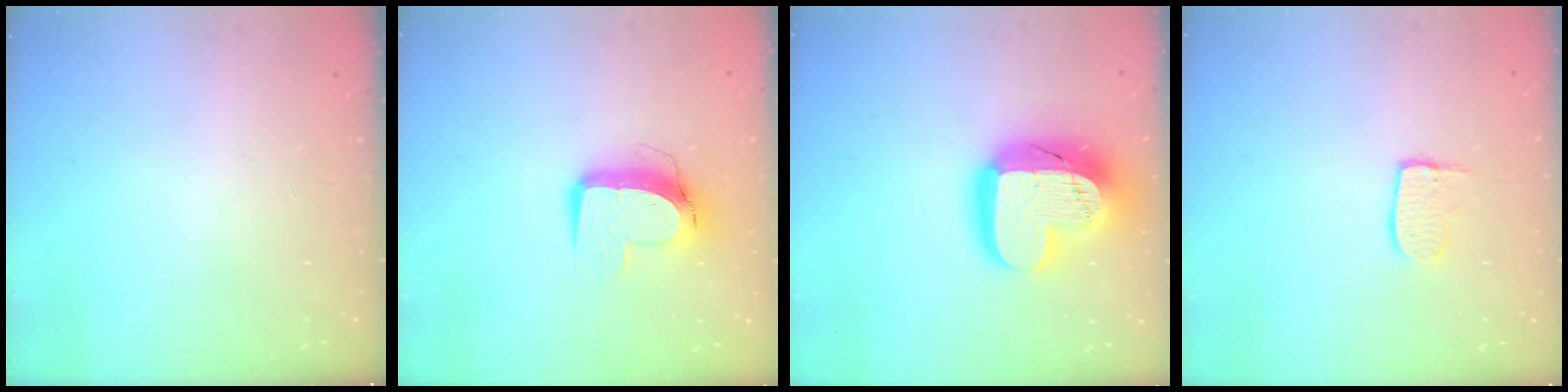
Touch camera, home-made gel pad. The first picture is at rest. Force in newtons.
{"total": 10.5, "press": 10.5, "slide": 0.7}
{"total": 21.1, "press": 21.0, "slide": 1.7}
{"total": 5.9, "press": 5.9, "slide": 0.2}